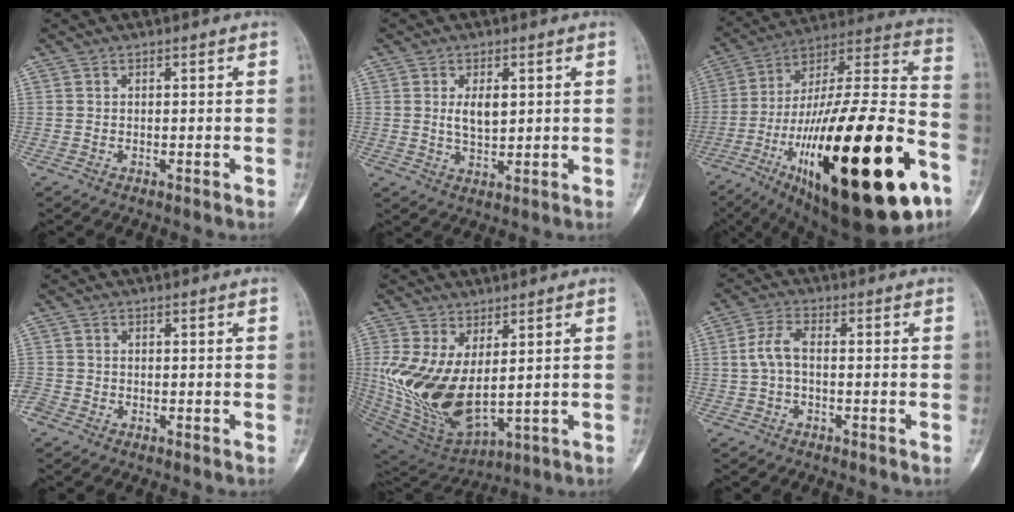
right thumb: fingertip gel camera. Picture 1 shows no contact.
{"total": 4.7, "force": [1.1, 2.4, 3.9], "torque": [-0.063, -0.010, 0.023]}
{"total": 42.7, "force": [-17.0, 13.3, 36.8], "torque": [-0.541, 0.059, -0.265]}
{"total": 2.2, "force": [-1.3, 1.5, 1.1], "torque": [-0.029, -0.003, -0.029]}
{"total": 17.5, "force": [1.9, 9.5, 14.6], "torque": [-0.301, -0.029, 0.066]}
{"total": 4.4, "force": [-0.4, 2.0, 3.9], "torque": [-0.091, 0.014, -0.013]}